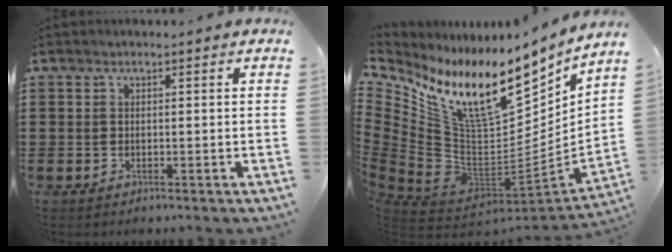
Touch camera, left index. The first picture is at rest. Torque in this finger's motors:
{"motor_torque": [2.14, 0.00, 1.05, 0.21]}